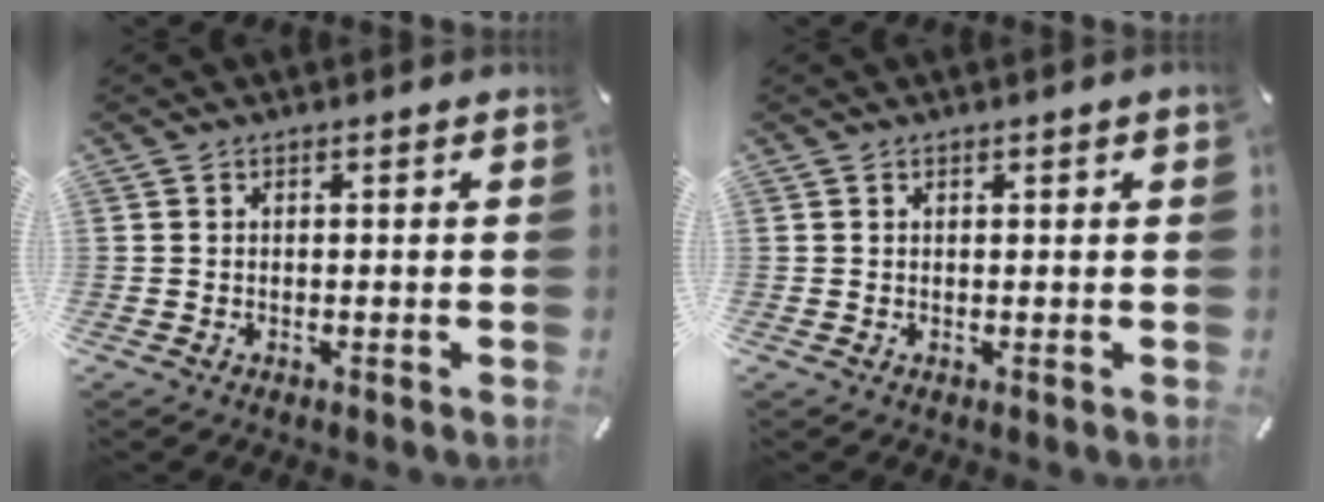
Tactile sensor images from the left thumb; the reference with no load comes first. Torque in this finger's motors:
{"motor_torque": [0.25, 0.15, 0.18, -0.33, 0.08]}